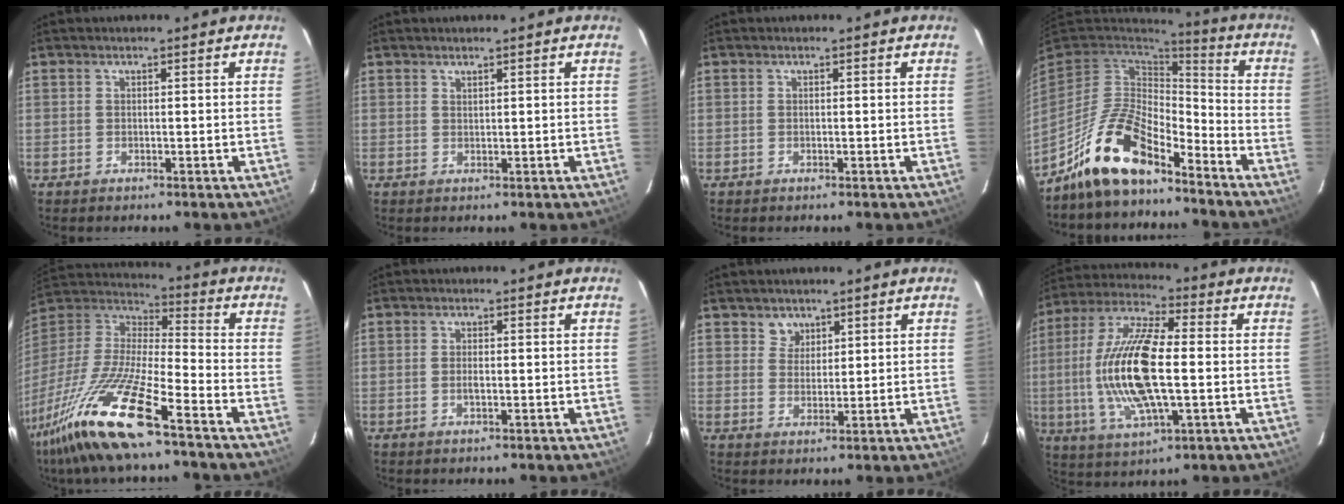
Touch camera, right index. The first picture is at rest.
{"total": 0.7, "force": [0.6, 0.0, 0.2], "torque": [-0.003, 0.000, 0.012]}
{"total": 0.0}
{"total": 15.0, "force": [-10.8, 5.5, 8.9], "torque": [-0.189, 0.001, -0.204]}
{"total": 22.9, "force": [-15.3, 3.7, 16.5], "torque": [-0.331, -0.035, -0.295]}
{"total": 1.5, "force": [-0.3, 0.6, 1.4], "torque": [-0.028, 0.001, -0.006]}
{"total": 3.2, "force": [2.1, 2.4, 0.1], "torque": [0.008, 0.008, 0.036]}
{"total": 18.1, "force": [-1.2, 5.9, 17.1], "torque": [-0.349, 0.002, -0.025]}